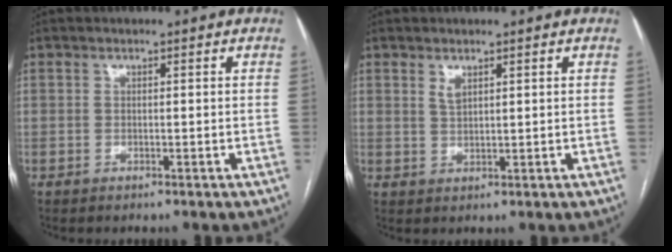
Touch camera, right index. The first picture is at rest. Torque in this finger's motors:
{"motor_torque": [0.01, 0.01, 0.00, 0.02]}